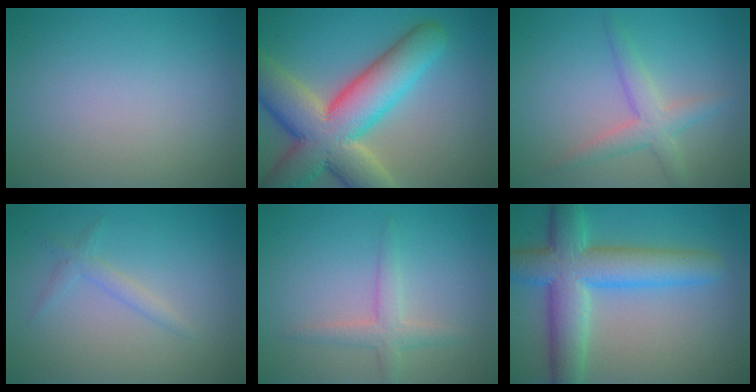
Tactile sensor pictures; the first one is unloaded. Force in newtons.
{"total": 12.4, "press": 12.3, "slide": 1.2}
{"total": 3.0, "press": 3.0, "slide": 0.2}
{"total": 1.3, "press": 1.3, "slide": 0.1}
{"total": 2.2, "press": 2.2, "slide": 0.1}
{"total": 8.6, "press": 8.6, "slide": 0.3}